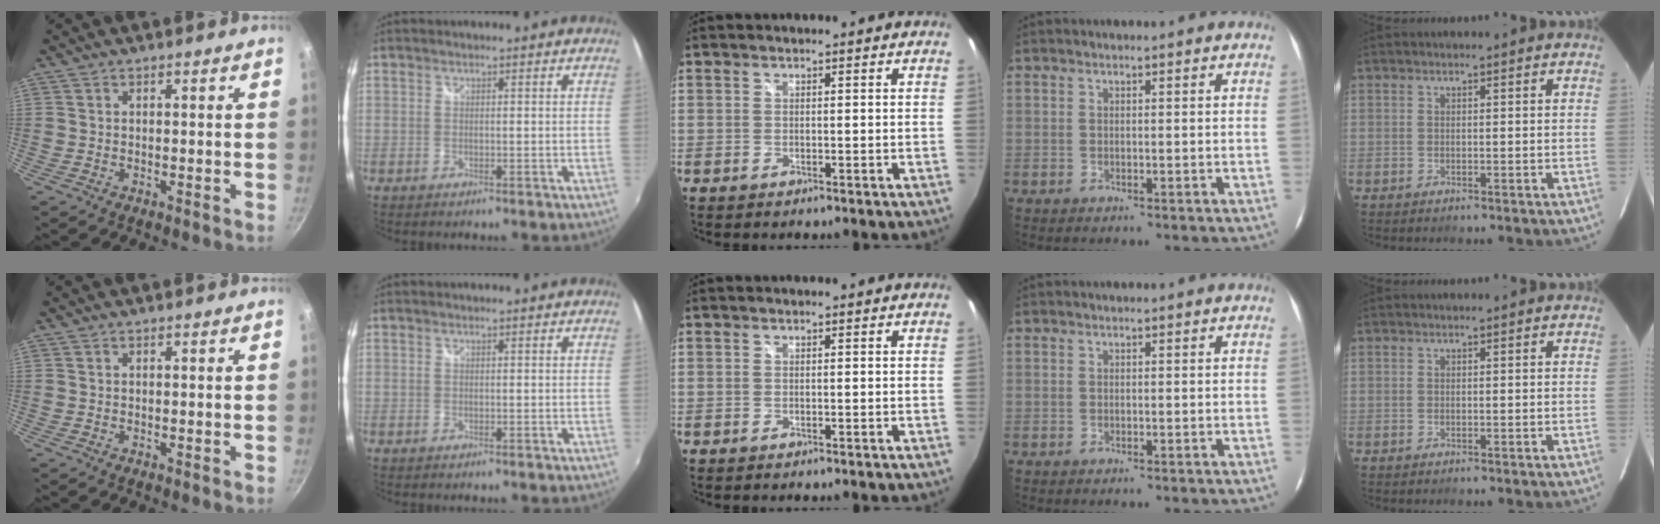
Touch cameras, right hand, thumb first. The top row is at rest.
{}